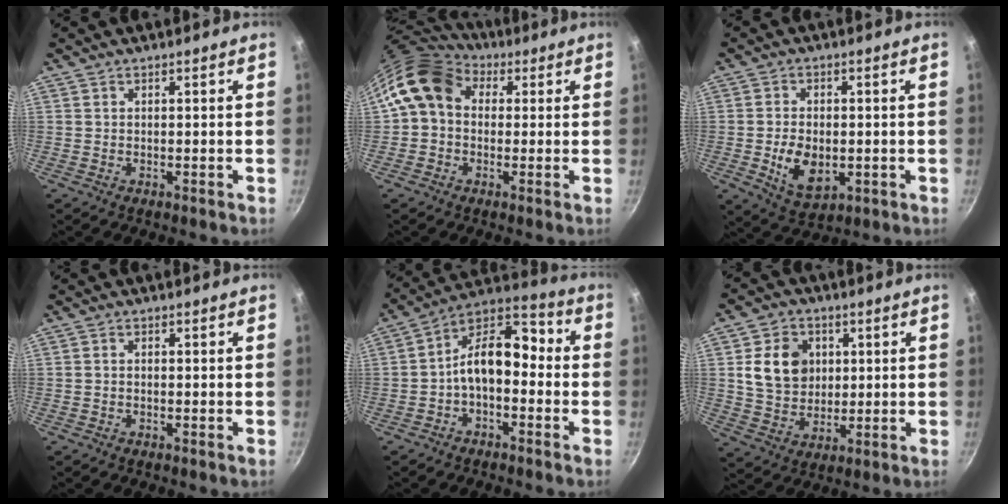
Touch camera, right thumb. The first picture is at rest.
{"total": 11.2, "force": [2.1, 9.0, 6.3], "torque": [-0.094, 0.018, 0.014]}
{"total": 8.8, "force": [-1.4, 5.6, 6.6], "torque": [-0.106, -0.005, -0.015]}
{"total": 0.7, "force": [-0.2, 0.5, 0.5], "torque": [-0.010, 0.006, -0.005]}
{"total": 12.2, "force": [-2.1, 7.4, 9.4], "torque": [-0.135, 0.061, -0.054]}
{"total": 11.3, "force": [2.4, 9.2, 6.0], "torque": [-0.079, -0.004, 0.042]}